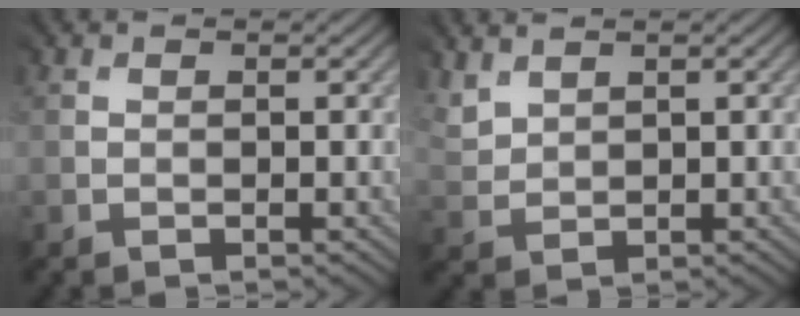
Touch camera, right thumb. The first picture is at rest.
{"total": 2.9, "force": [2.7, 1.1, -0.1], "torque": [-0.021, 0.005, 0.059]}